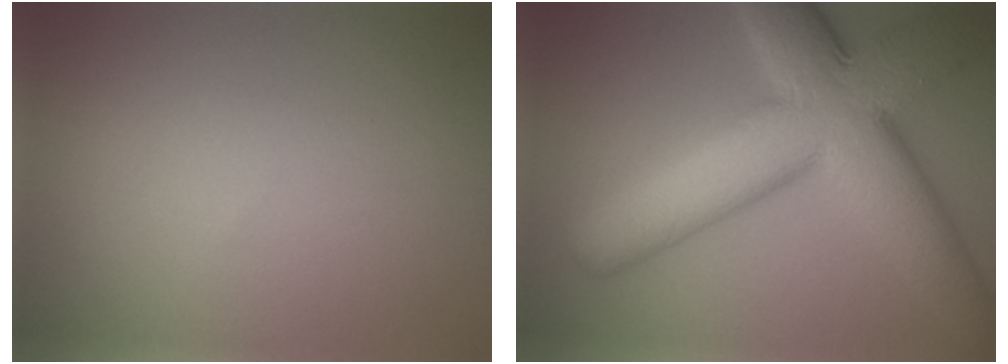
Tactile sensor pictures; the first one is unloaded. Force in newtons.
{"total": 12.7, "press": 12.7, "slide": 0.4}